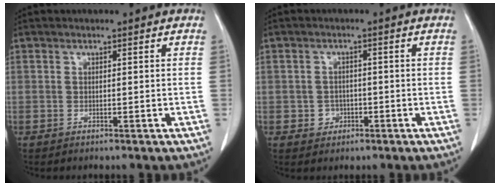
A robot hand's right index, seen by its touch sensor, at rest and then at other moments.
{"total": 2.5, "force": [-0.9, 2.3, 0.7], "torque": [-0.010, 0.006, -0.008]}